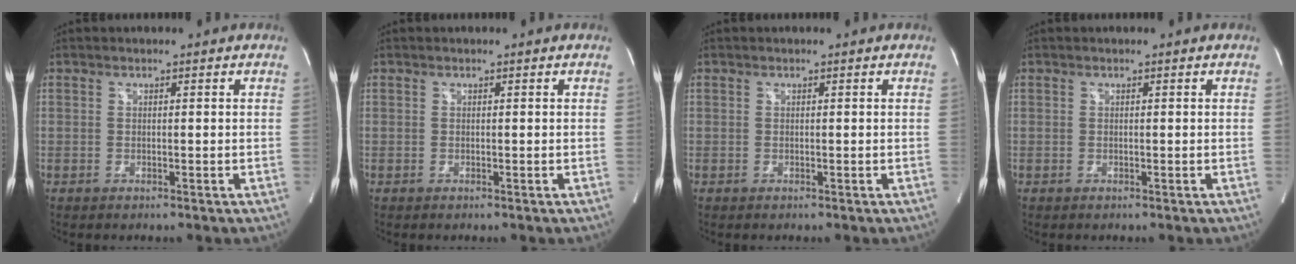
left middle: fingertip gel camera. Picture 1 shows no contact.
{"total": 0.0}
{"total": 0.0}
{"total": 0.0}